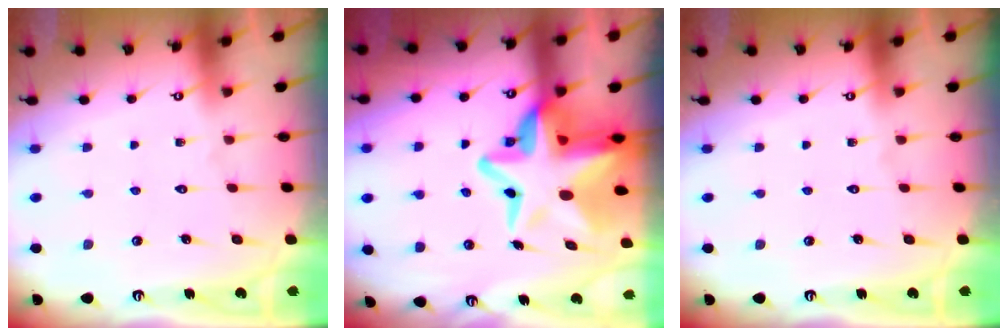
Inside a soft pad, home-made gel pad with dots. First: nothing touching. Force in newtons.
{"total": 17.5, "press": 16.9, "slide": 4.3}
{"total": 0.0}